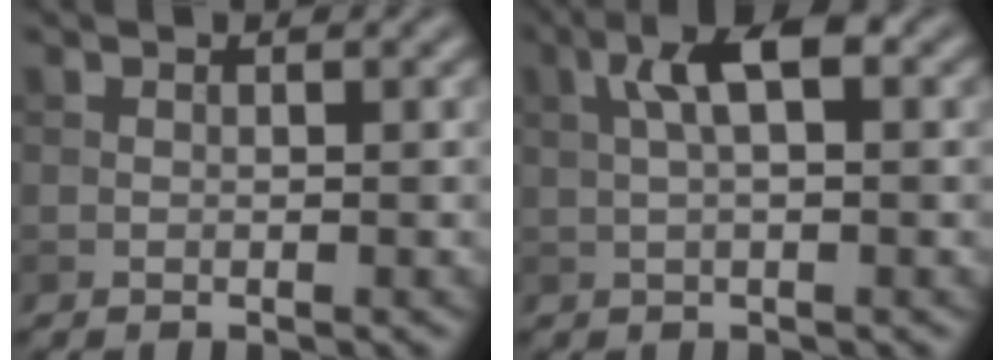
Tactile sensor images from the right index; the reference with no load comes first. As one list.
[{"total": 4.6, "force": [1.3, 1.5, 4.1], "torque": [-0.079, 0.014, 0.019]}]